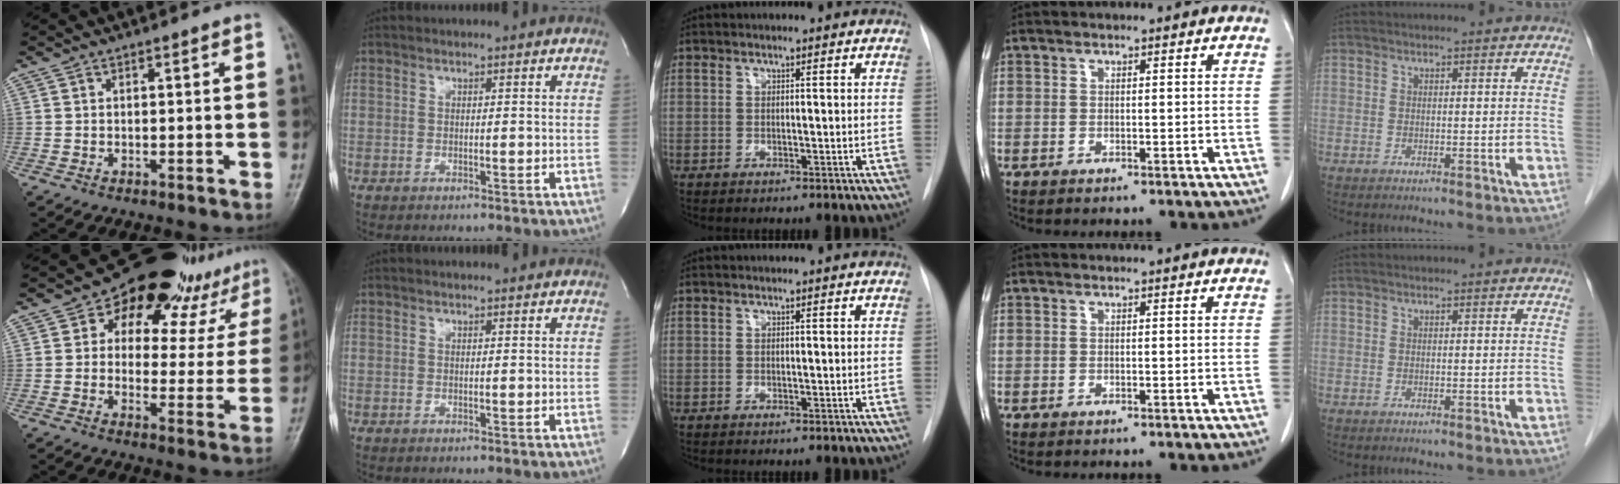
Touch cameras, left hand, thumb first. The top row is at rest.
{"thumb": {"total": 21.0, "force": [13.5, 11.4, 11.3], "torque": [-0.106, -0.027, 0.166]}, "index": {"total": 1.0, "force": [1.0, 0.0, 0.1], "torque": [-0.003, 0.009, 0.009]}}